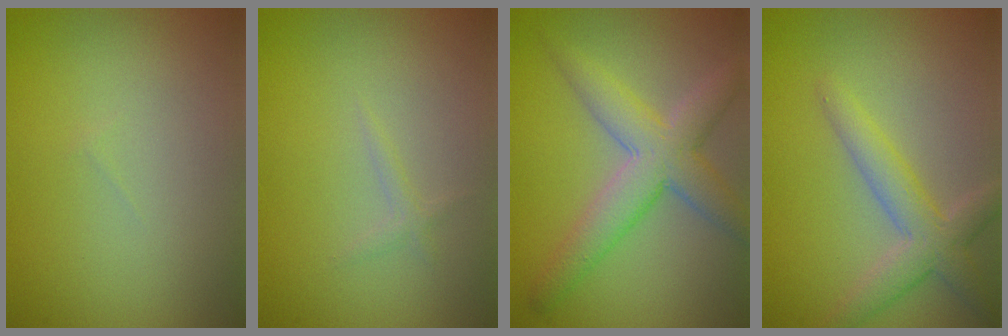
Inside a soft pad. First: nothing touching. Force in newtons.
{"total": 0.7, "press": 0.7, "slide": 0.0}
{"total": 5.4, "press": 5.4, "slide": 0.3}
{"total": 3.7, "press": 3.7, "slide": 0.3}